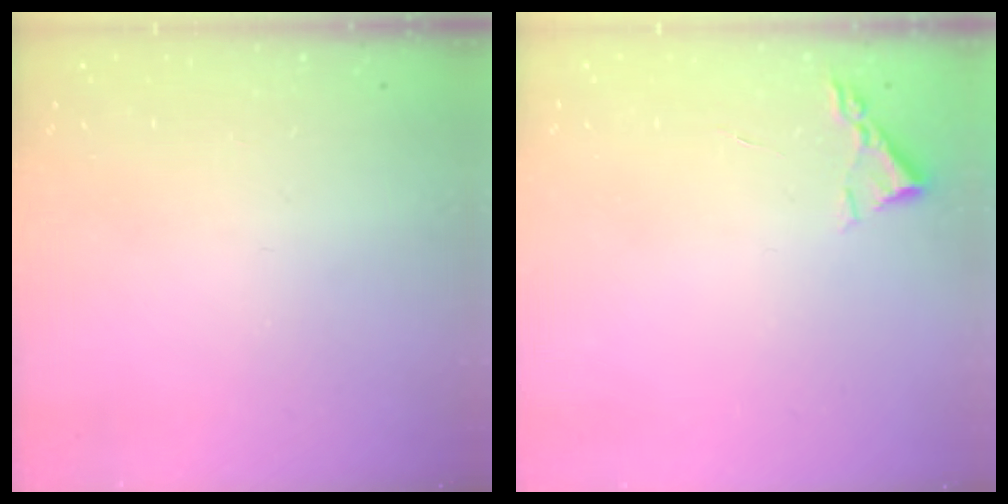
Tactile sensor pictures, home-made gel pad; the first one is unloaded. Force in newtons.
{"total": 2.2, "press": 2.2, "slide": 0.3}